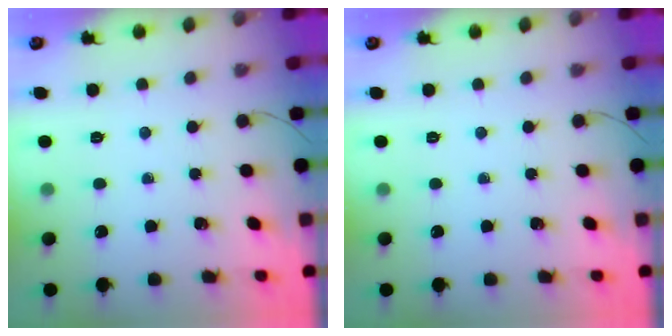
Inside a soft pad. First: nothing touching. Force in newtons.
{"total": 0.0}